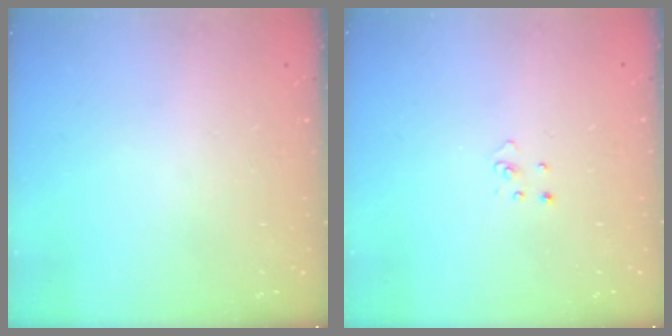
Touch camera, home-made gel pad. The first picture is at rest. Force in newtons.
{"total": 2.2, "press": 2.2, "slide": 0.2}